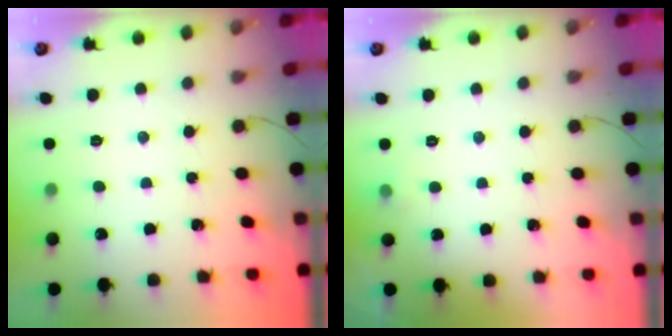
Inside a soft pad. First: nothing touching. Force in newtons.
{"total": 3.2, "press": 2.9, "slide": 1.4}